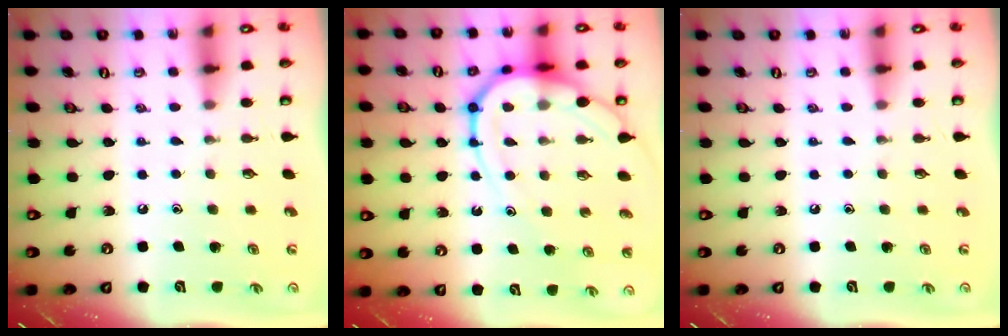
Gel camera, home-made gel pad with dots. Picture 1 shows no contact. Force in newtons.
{"total": 13.8, "press": 13.7, "slide": 1.3}
{"total": 0.0}